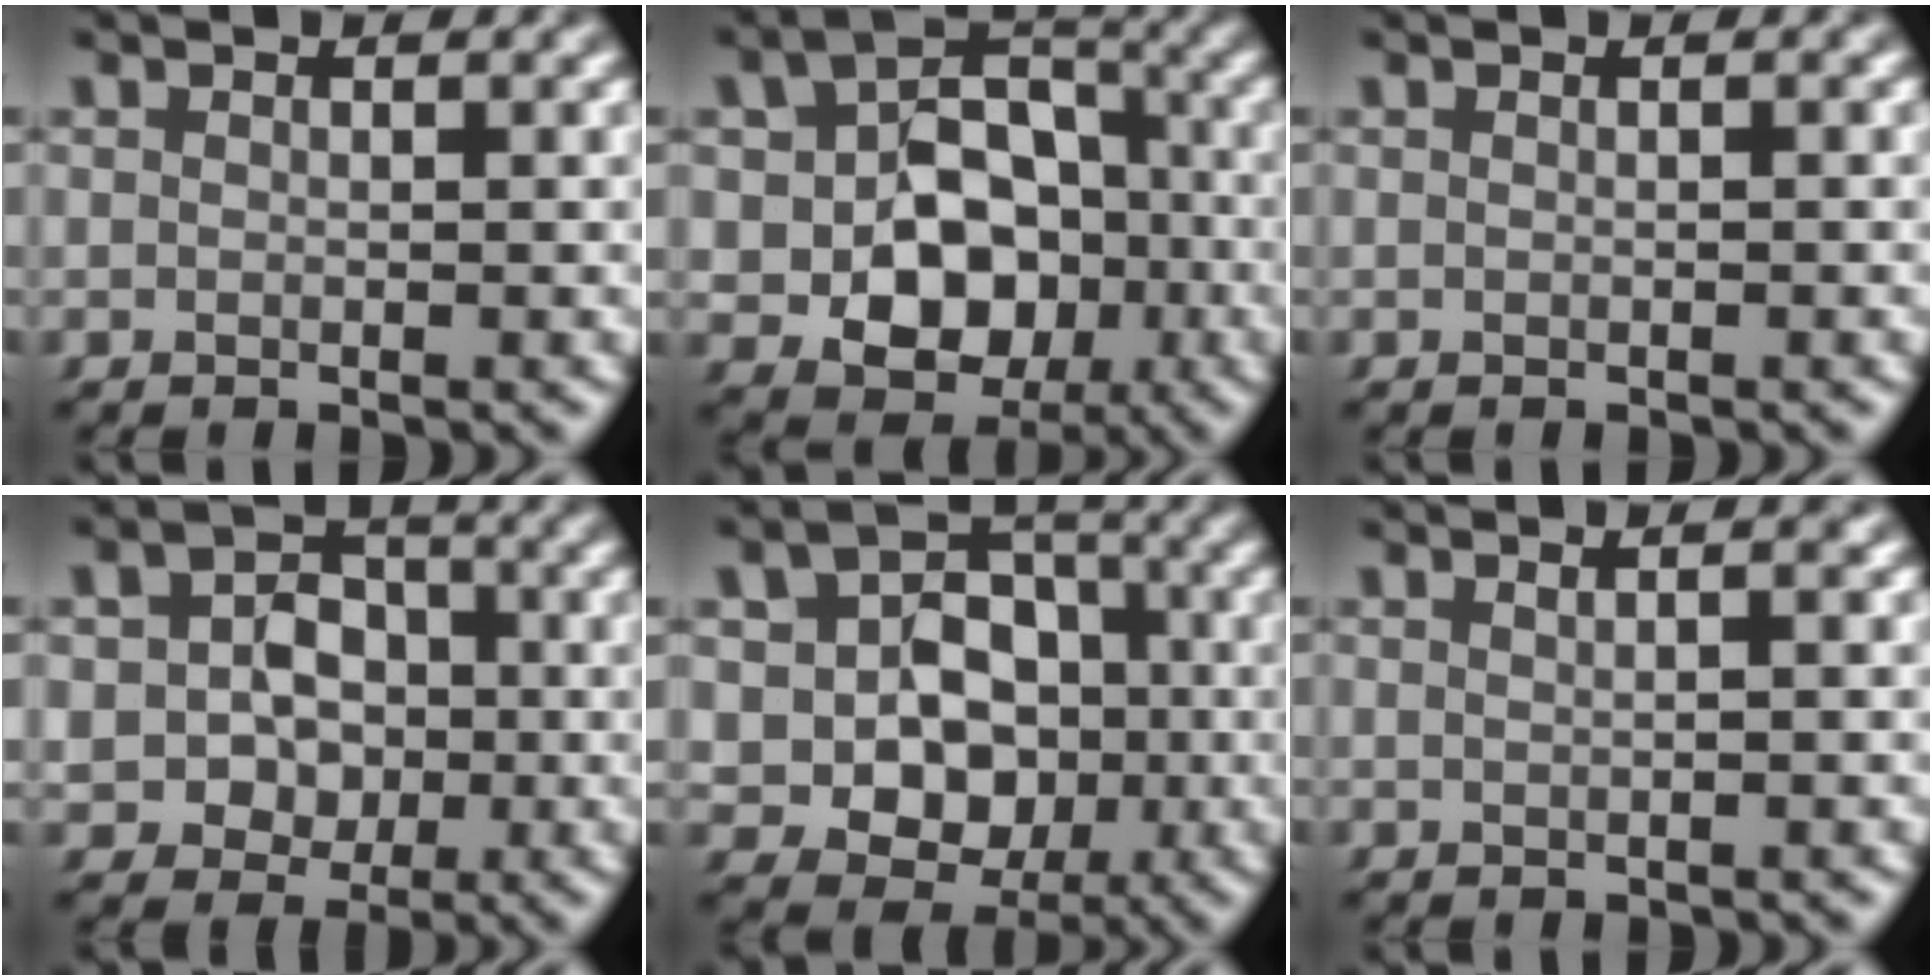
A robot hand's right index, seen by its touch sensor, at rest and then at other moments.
{"total": 10.7, "force": [-1.2, 8.9, 5.9], "torque": [-0.118, -0.036, -0.011]}
{"total": 0.0}
{"total": 6.9, "force": [-1.1, 6.1, 3.0], "torque": [-0.060, -0.016, -0.018]}
{"total": 11.0, "force": [-1.1, 9.8, 5.0], "torque": [-0.105, -0.039, -0.018]}
{"total": 1.5, "force": [0.4, 0.2, 1.4], "torque": [-0.015, 0.008, 0.003]}